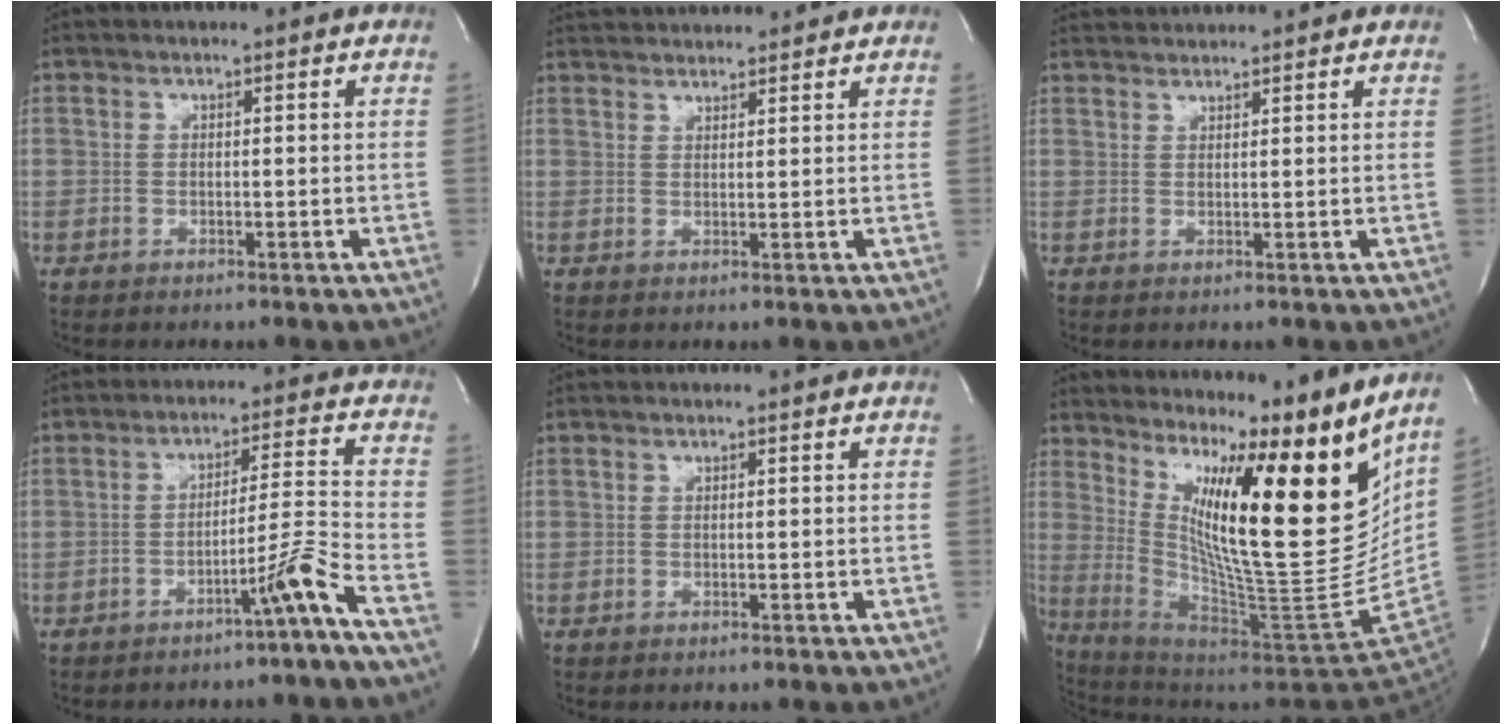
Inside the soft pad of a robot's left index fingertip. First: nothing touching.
{"total": 8.7, "force": [8.4, 1.0, 2.2], "torque": [-0.040, 0.033, 0.123]}
{"total": 4.9, "force": [4.8, -0.1, 0.8], "torque": [-0.017, 0.033, 0.076]}
{"total": 6.6, "force": [-4.4, -2.1, 4.5], "torque": [-0.063, -0.001, -0.077]}
{"total": 0.0}
{"total": 23.0, "force": [12.4, 2.0, 19.3], "torque": [-0.301, -0.024, 0.197]}